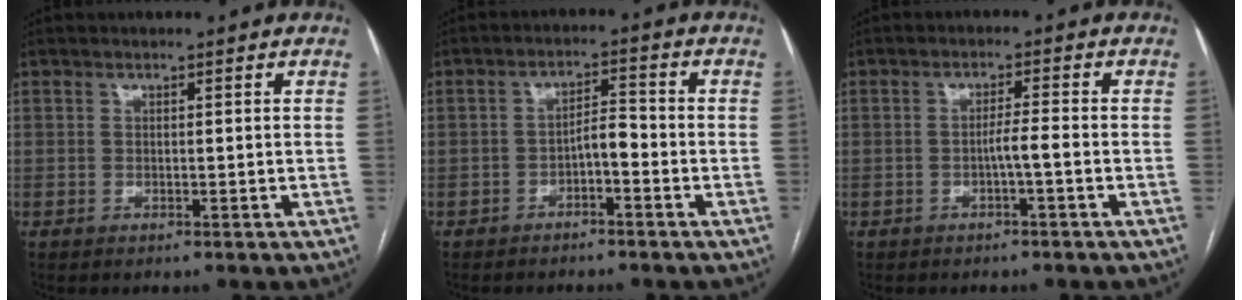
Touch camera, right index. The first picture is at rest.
{"total": 3.6, "force": [-1.8, 1.1, 2.9], "torque": [-0.048, 0.014, -0.030]}
{"total": 2.4, "force": [-1.0, -0.3, 2.2], "torque": [-0.034, 0.002, -0.019]}